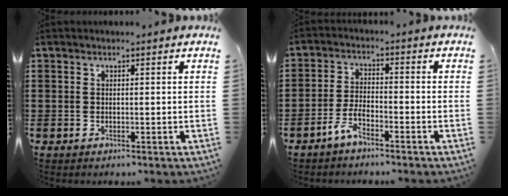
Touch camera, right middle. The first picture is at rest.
{"total": 4.1, "force": [-3.0, 1.2, 2.5], "torque": [-0.064, 0.003, -0.064]}